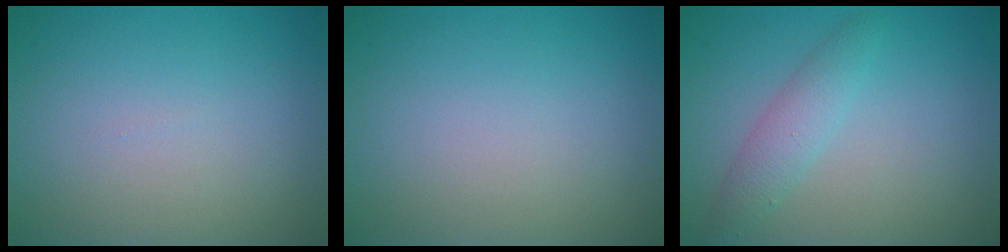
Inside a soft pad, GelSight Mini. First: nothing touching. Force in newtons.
{"total": 0.0}
{"total": 2.4, "press": 2.4, "slide": 0.1}